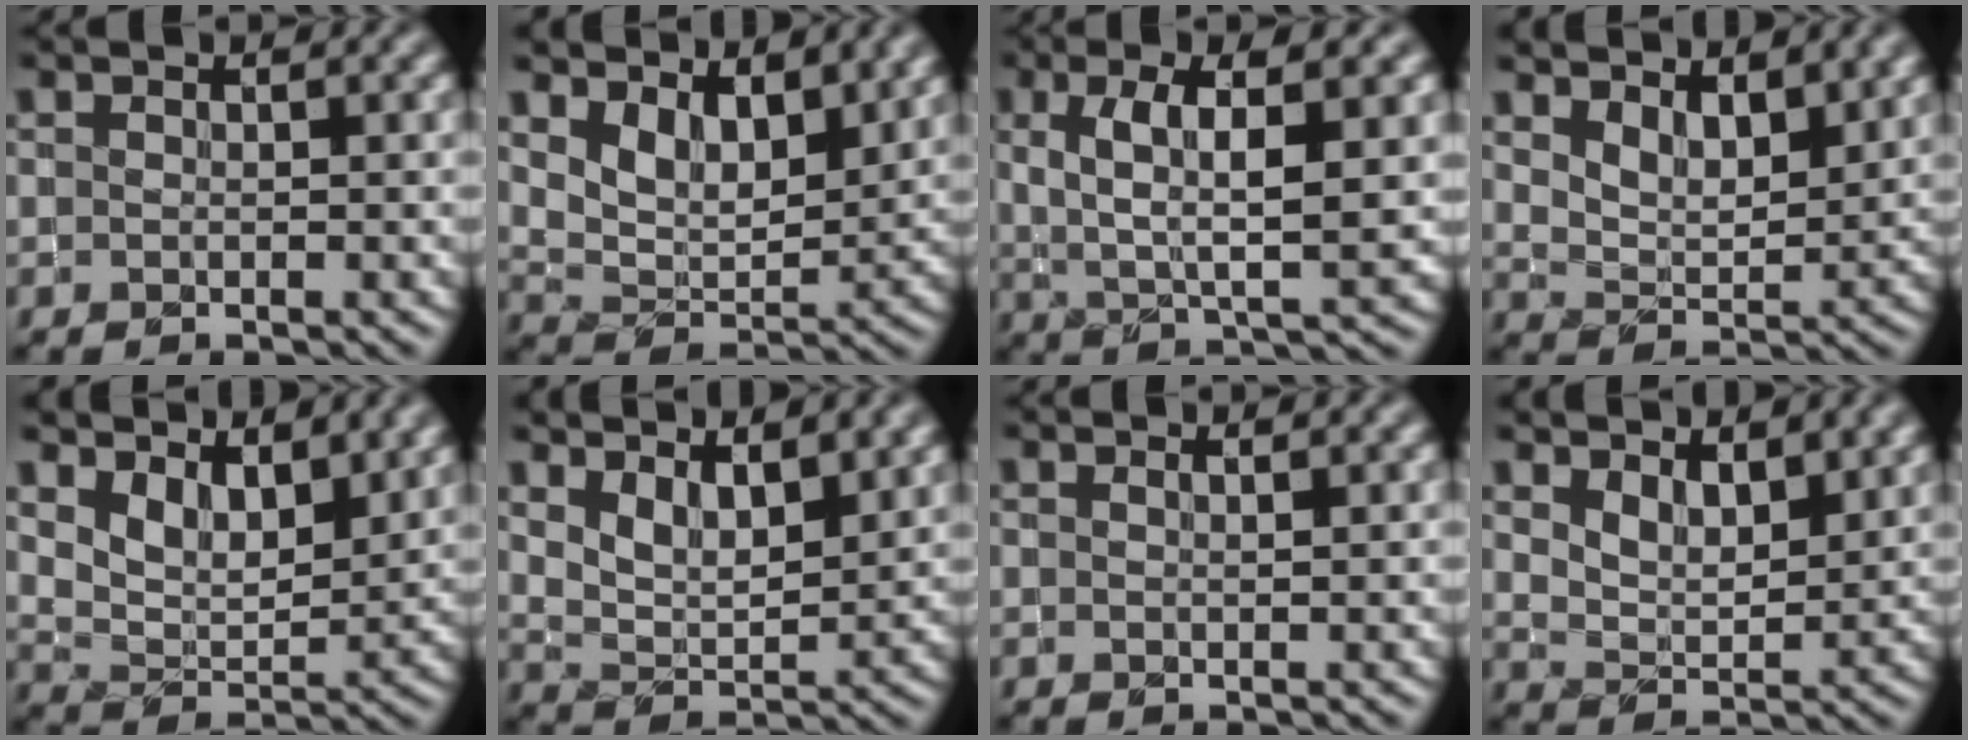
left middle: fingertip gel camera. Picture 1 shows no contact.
{"total": 5.1, "force": [3.4, 2.6, 2.8], "torque": [-0.061, -0.014, 0.056]}
{"total": 6.5, "force": [1.7, 1.9, 6.0], "torque": [-0.110, 0.000, 0.030]}
{"total": 5.3, "force": [4.1, 2.1, 2.7], "torque": [-0.047, -0.001, 0.059]}
{"total": 4.8, "force": [3.5, 2.2, 2.4], "torque": [-0.055, -0.010, 0.058]}
{"total": 4.6, "force": [3.2, 1.8, 2.8], "torque": [-0.051, -0.004, 0.057]}
{"total": 0.8, "force": [0.5, 0.2, 0.6], "torque": [-0.006, 0.003, 0.007]}
{"total": 4.0, "force": [2.9, 1.7, 2.1], "torque": [-0.042, -0.005, 0.053]}